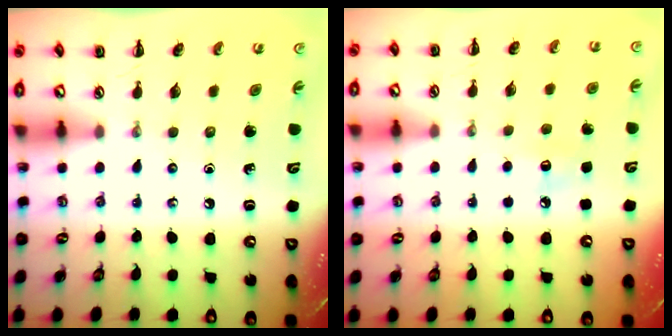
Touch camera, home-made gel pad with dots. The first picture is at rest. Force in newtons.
{"total": 5.9, "press": 5.7, "slide": 1.4}